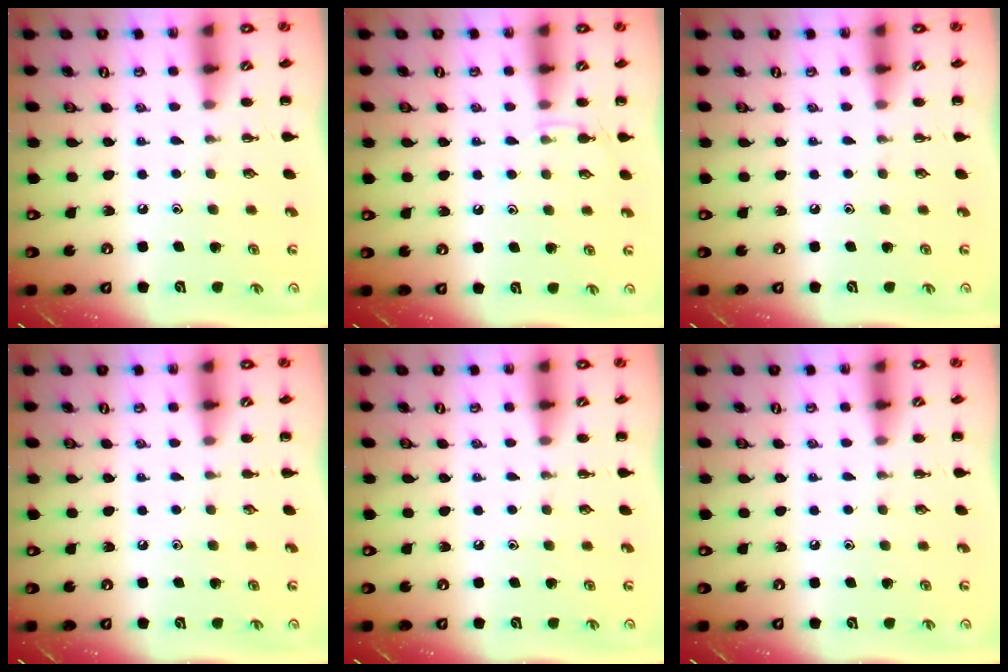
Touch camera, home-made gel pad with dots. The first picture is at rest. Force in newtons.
{"total": 3.5, "press": 3.2, "slide": 1.4}
{"total": 0.0}
{"total": 0.0}
{"total": 0.0}
{"total": 0.0}